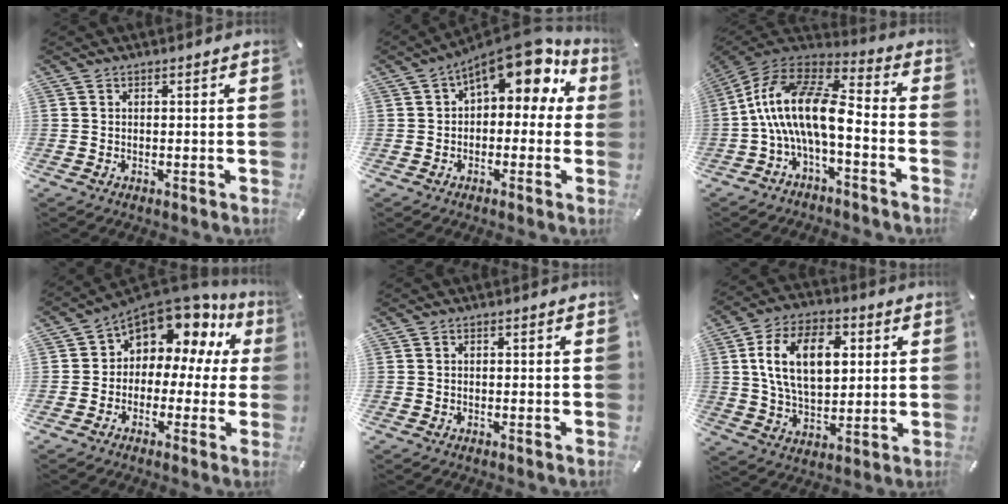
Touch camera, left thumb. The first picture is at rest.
{"total": 12.2, "force": [7.0, 5.5, 8.4], "torque": [-0.128, -0.044, 0.121]}
{"total": 16.4, "force": [-2.5, 7.1, 14.6], "torque": [-0.302, 0.005, -0.049]}
{"total": 10.8, "force": [7.4, 6.4, 4.7], "torque": [-0.080, -0.071, 0.127]}
{"total": 0.0}
{"total": 15.9, "force": [3.9, 9.8, 11.8], "torque": [-0.226, 0.008, 0.065]}